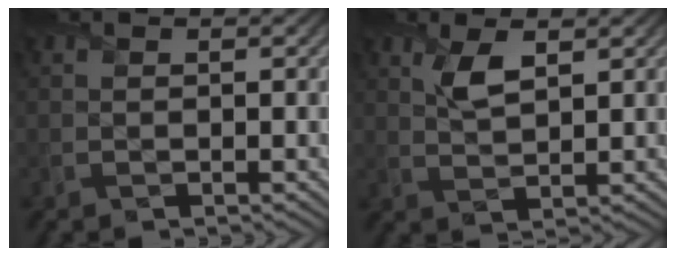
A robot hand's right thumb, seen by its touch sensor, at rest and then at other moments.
{"total": 3.7, "force": [2.0, 1.4, 2.8], "torque": [-0.062, 0.001, 0.038]}